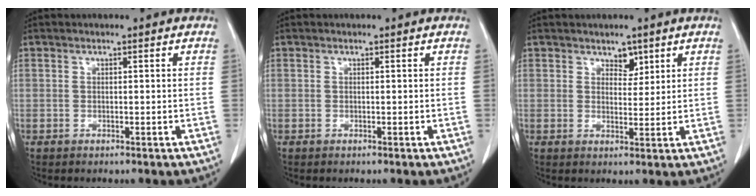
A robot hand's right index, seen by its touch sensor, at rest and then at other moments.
{"total": 0.0}
{"total": 2.4, "force": [1.7, 1.4, 1.0], "torque": [-0.009, -0.004, 0.029]}